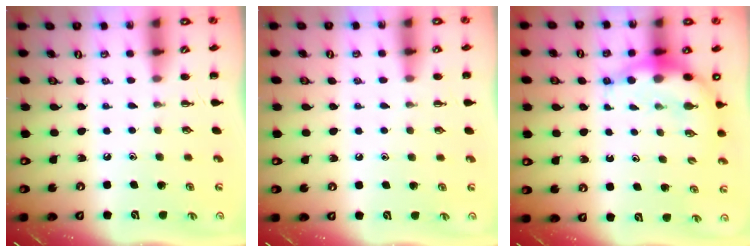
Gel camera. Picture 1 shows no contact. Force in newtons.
{"total": 3.7, "press": 3.4, "slide": 1.3}
{"total": 8.7, "press": 8.5, "slide": 1.9}